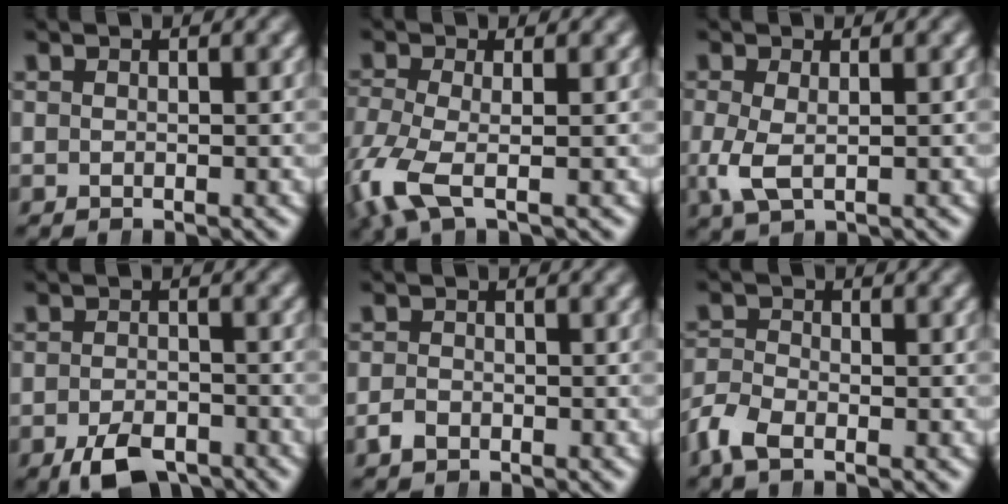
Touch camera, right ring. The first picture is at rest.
{"total": 4.2, "force": [-1.4, 2.0, 3.4], "torque": [-0.097, -0.027, -0.012]}
{"total": 2.8, "force": [-0.6, 1.3, 2.3], "torque": [-0.067, -0.021, 0.002]}
{"total": 4.5, "force": [-3.6, 1.9, 1.9], "torque": [-0.024, -0.014, -0.057]}
{"total": 1.3, "force": [-1.1, 0.7, 0.4], "torque": [-0.011, -0.009, -0.016]}
{"total": 2.4, "force": [-1.9, 1.1, 1.1], "torque": [-0.028, -0.008, -0.035]}